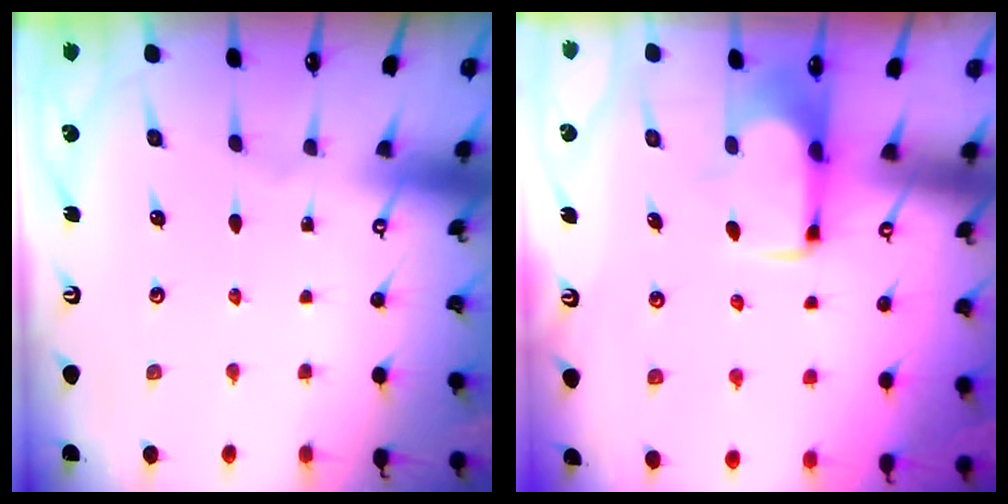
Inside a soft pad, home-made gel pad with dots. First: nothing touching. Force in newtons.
{"total": 1.8, "press": 1.7, "slide": 0.5}